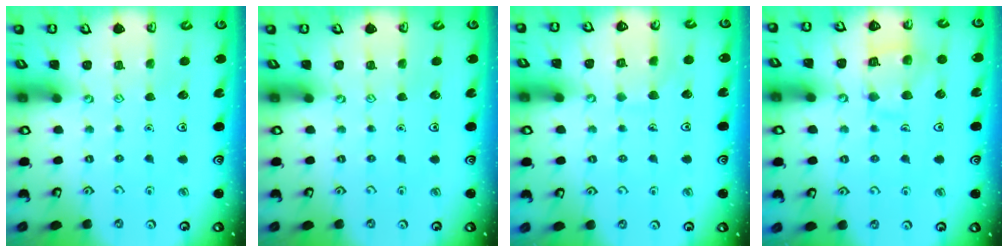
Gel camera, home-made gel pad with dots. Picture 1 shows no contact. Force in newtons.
{"total": 0.0}
{"total": 6.8, "press": 6.8, "slide": 0.5}
{"total": 12.4, "press": 12.4, "slide": 1.2}